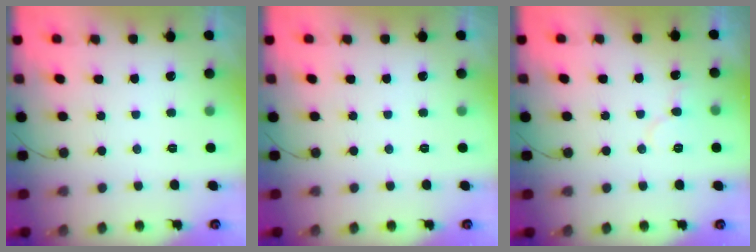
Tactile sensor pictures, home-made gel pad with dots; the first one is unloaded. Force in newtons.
{"total": 0.0}
{"total": 5.4, "press": 5.3, "slide": 0.5}